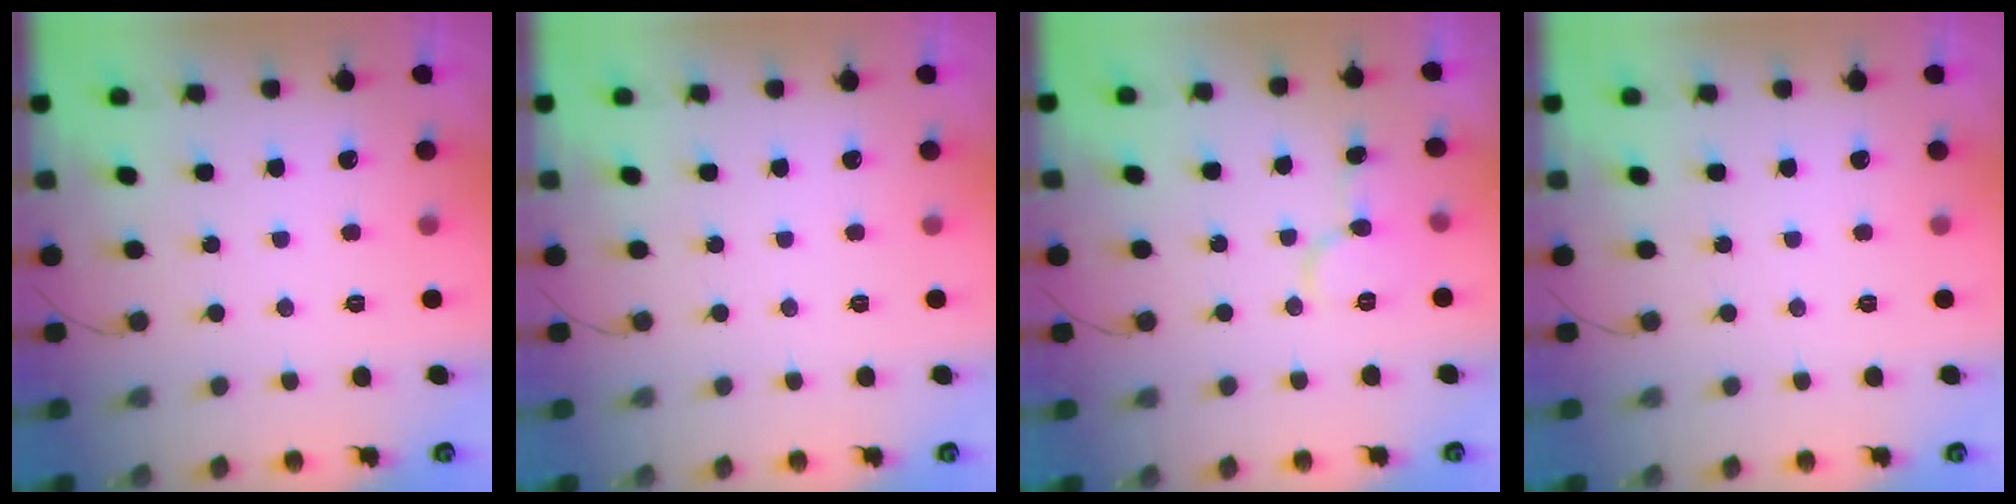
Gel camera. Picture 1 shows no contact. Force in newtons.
{"total": 0.0}
{"total": 8.6, "press": 8.5, "slide": 0.6}
{"total": 0.0}